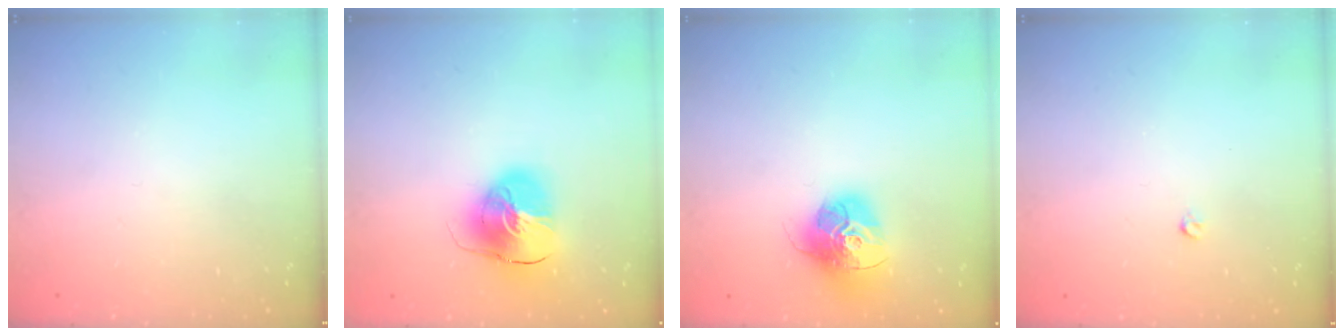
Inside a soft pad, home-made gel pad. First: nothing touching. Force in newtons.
{"total": 11.5, "press": 11.4, "slide": 1.5}
{"total": 15.6, "press": 15.5, "slide": 1.4}
{"total": 2.6, "press": 2.5, "slide": 0.4}